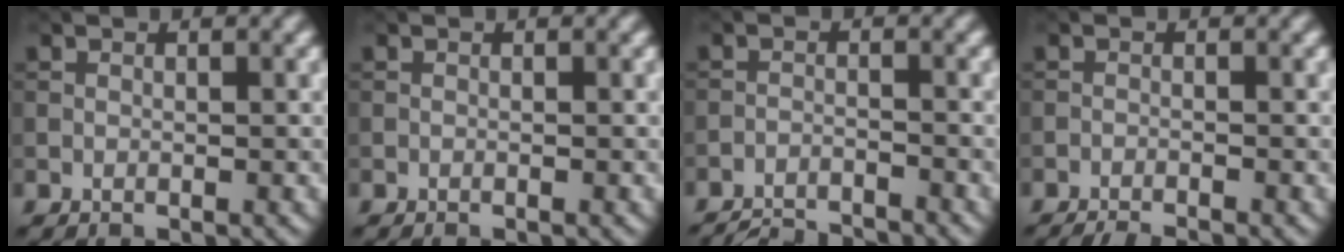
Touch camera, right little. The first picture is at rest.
{"total": 0.0}
{"total": 6.3, "force": [-6.1, 0.8, 1.4], "torque": [-0.029, -0.014, -0.097]}
{"total": 2.9, "force": [-2.6, 0.3, 1.2], "torque": [-0.021, -0.008, -0.048]}